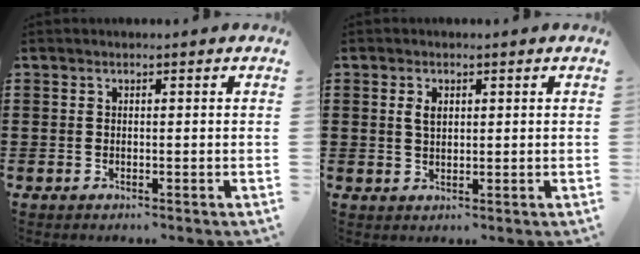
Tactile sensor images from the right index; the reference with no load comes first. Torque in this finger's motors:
{"motor_torque": [0.04, 0.04, 0.02, 0.04]}